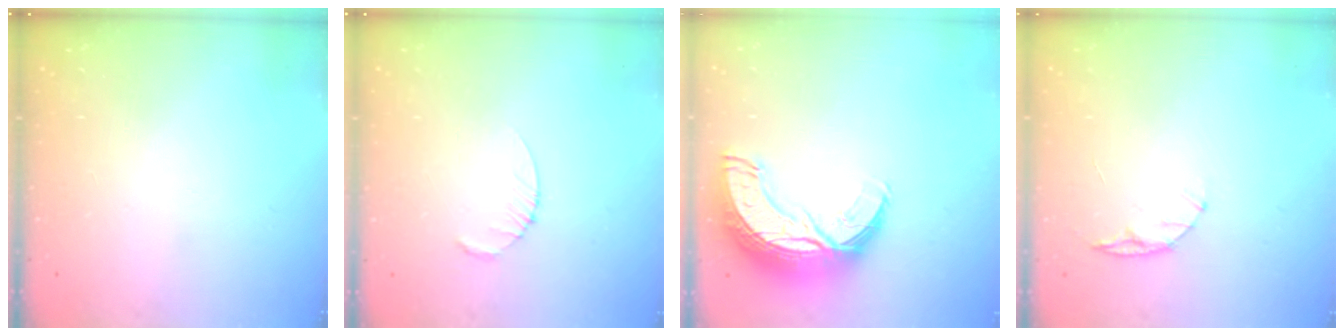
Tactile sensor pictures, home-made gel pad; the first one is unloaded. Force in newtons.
{"total": 2.5, "press": 2.5, "slide": 0.3}
{"total": 15.0, "press": 14.9, "slide": 1.0}
{"total": 5.1, "press": 5.1, "slide": 0.6}